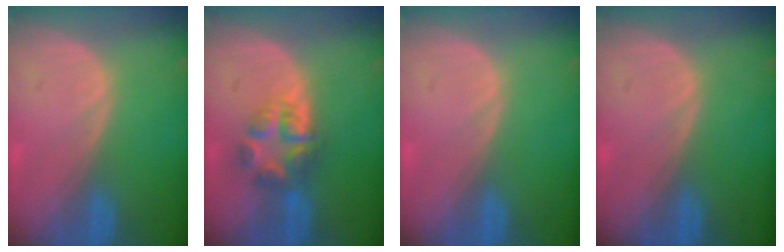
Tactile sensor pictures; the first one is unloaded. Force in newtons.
{"total": 5.8, "press": 5.6, "slide": 1.6}
{"total": 0.0}
{"total": 0.0}